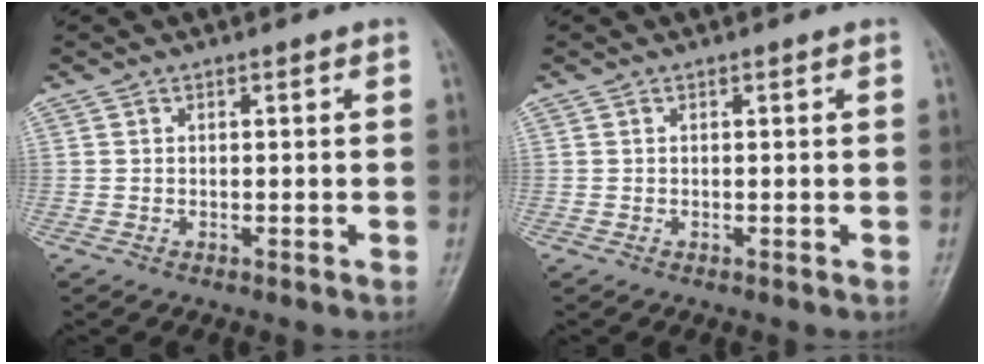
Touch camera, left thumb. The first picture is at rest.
{"total": 0.0}